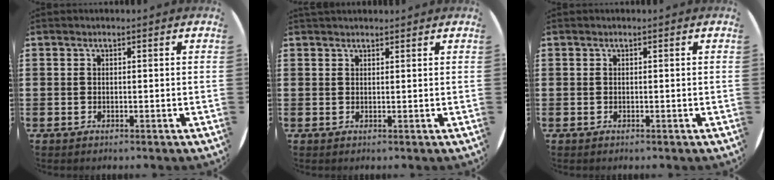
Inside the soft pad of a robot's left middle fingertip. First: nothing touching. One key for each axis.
{"total": 0.9, "fx": 0.9, "fy": 0.2, "fz": 0.0, "tx": 0.007, "ty": -0.002, "tz": 0.015}
{"total": 0.0}